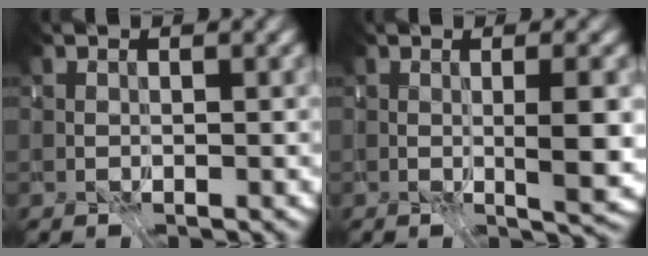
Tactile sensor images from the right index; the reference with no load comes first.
{"total": 3.8, "force": [-0.9, -0.4, 3.7], "torque": [-0.044, -0.025, -0.008]}